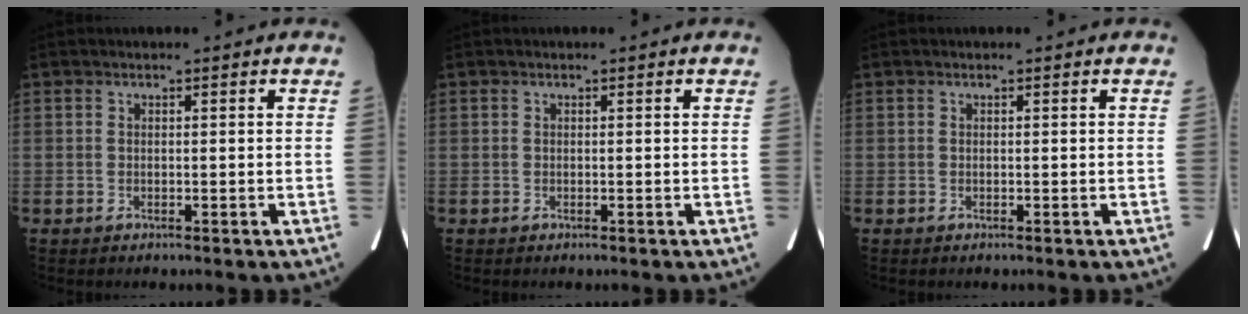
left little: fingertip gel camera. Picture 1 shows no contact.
{"total": 0.0}
{"total": 0.0}